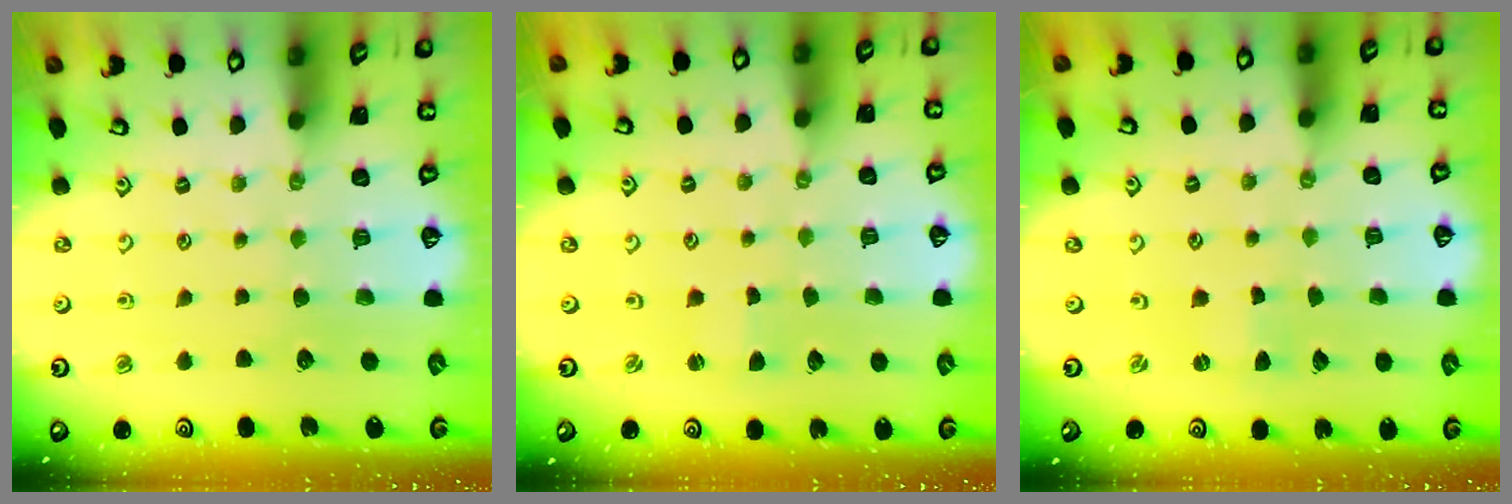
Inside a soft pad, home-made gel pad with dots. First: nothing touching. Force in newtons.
{"total": 0.0}
{"total": 0.0}